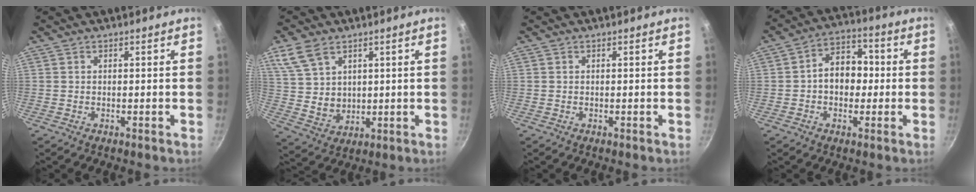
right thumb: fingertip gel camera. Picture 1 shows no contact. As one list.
[{"total": 9.3, "force": [4.8, 6.3, 4.8], "torque": [-0.076, -0.019, 0.108]}, {"total": 0.0}, {"total": 9.3, "force": [-0.3, 7.0, 6.2], "torque": [-0.049, 0.028, -0.016]}]